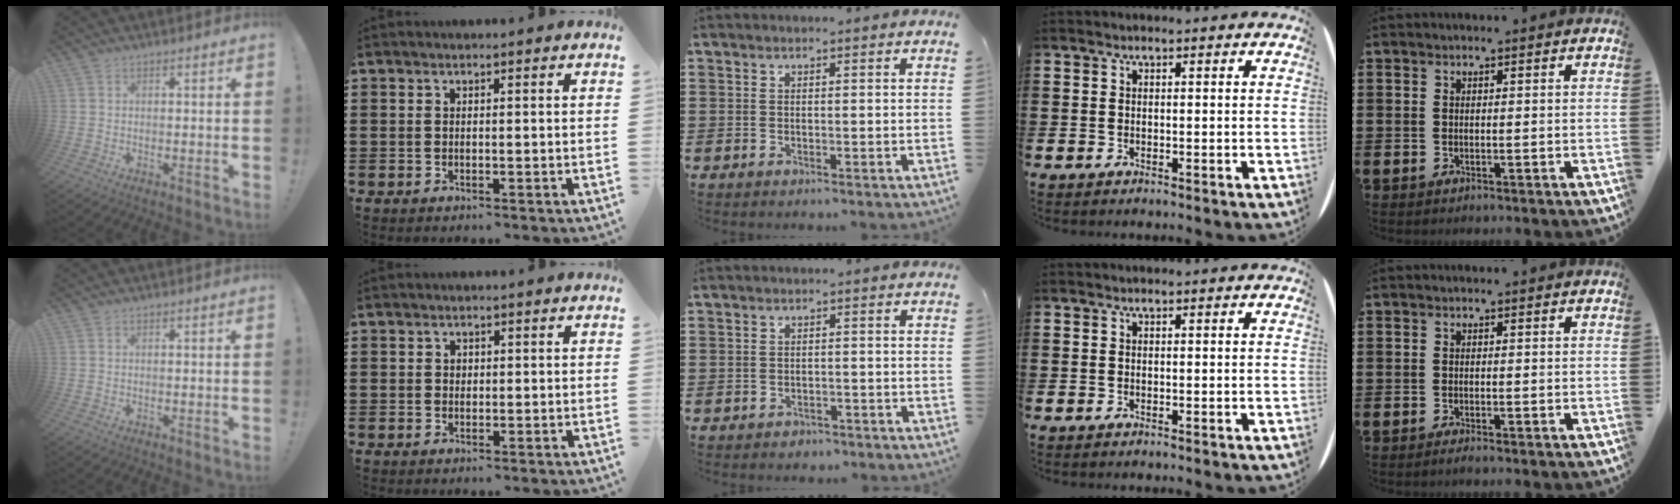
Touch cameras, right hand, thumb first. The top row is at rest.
{"index": {"total": 0.7, "force": [0.2, 0.6, 0.3], "torque": [-0.008, 0.002, 0.004]}, "middle": {"total": 1.0, "force": [-1.0, 0.4, 0.0], "torque": [-0.004, 0.003, -0.023]}, "little": {"total": 0.6, "force": [-0.4, 0.1, 0.5], "torque": [-0.001, -0.006, -0.008]}}